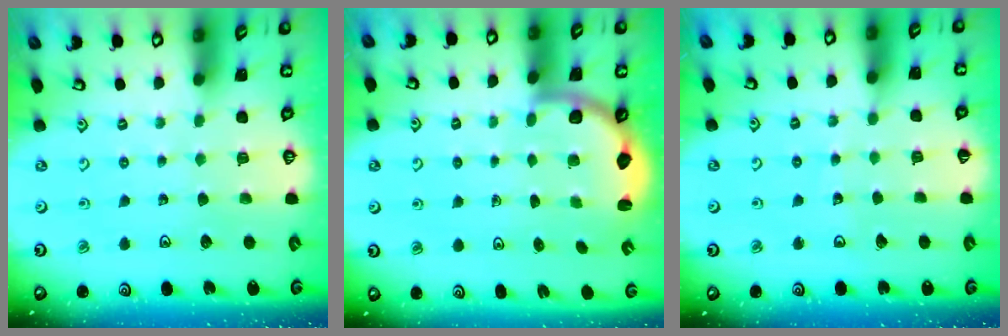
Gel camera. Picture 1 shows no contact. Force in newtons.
{"total": 3.5, "press": 2.8, "slide": 2.0}
{"total": 3.4, "press": 3.4, "slide": 0.1}